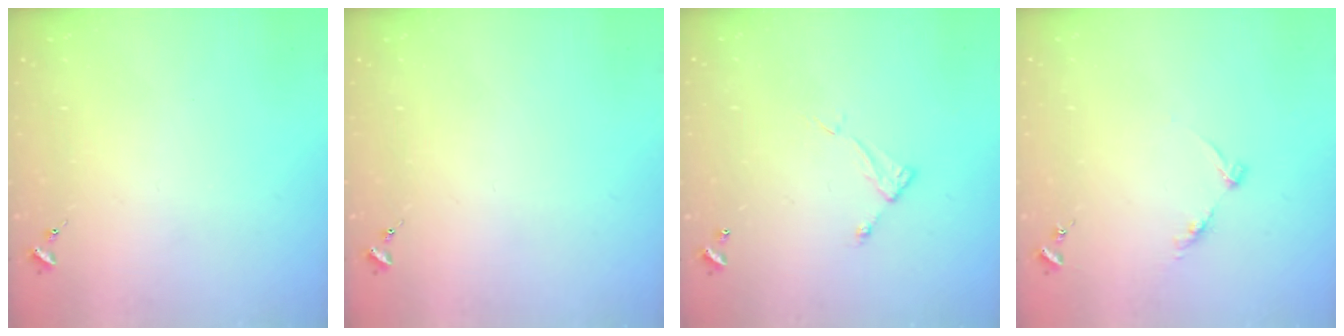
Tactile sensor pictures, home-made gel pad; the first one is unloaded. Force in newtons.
{"total": 0.0}
{"total": 4.9, "press": 4.8, "slide": 0.3}
{"total": 6.2, "press": 6.2, "slide": 0.7}